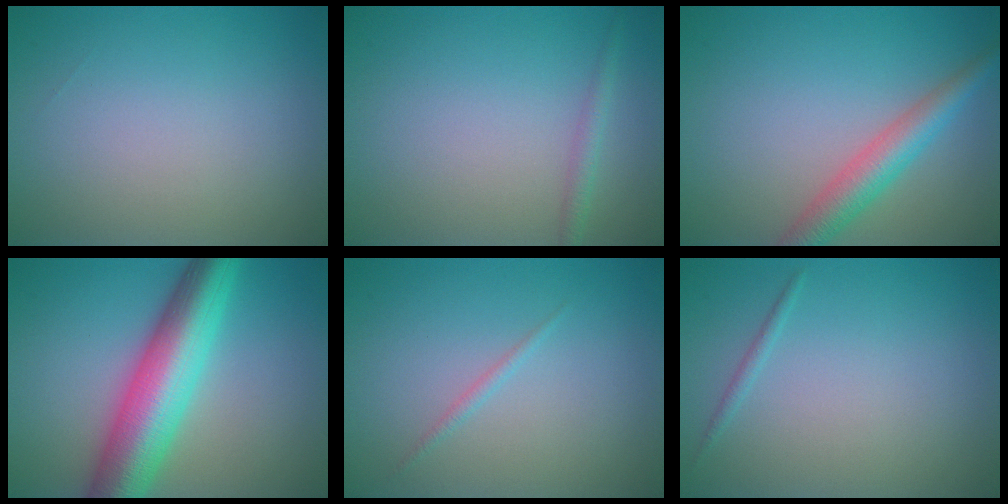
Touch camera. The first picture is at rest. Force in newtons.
{"total": 1.3, "press": 1.3, "slide": 0.1}
{"total": 4.0, "press": 4.0, "slide": 0.1}
{"total": 9.7, "press": 9.7, "slide": 0.2}
{"total": 0.7, "press": 0.7, "slide": 0.0}
{"total": 0.7, "press": 0.7, "slide": 0.0}